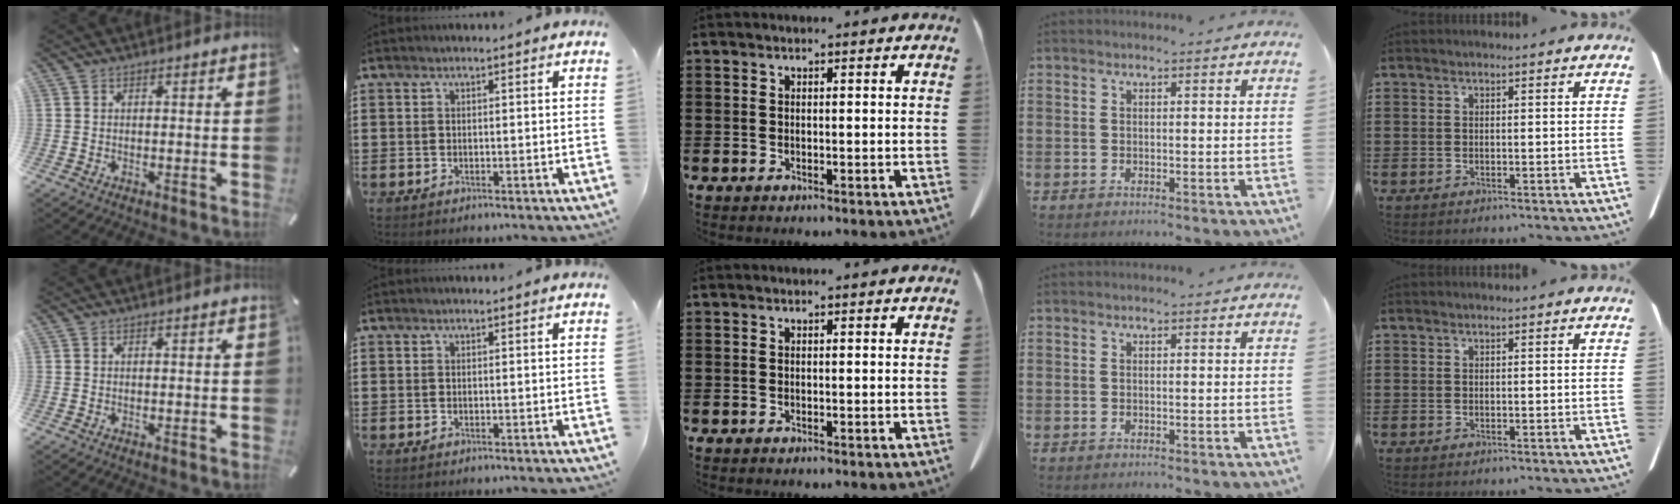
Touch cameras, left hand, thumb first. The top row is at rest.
{}